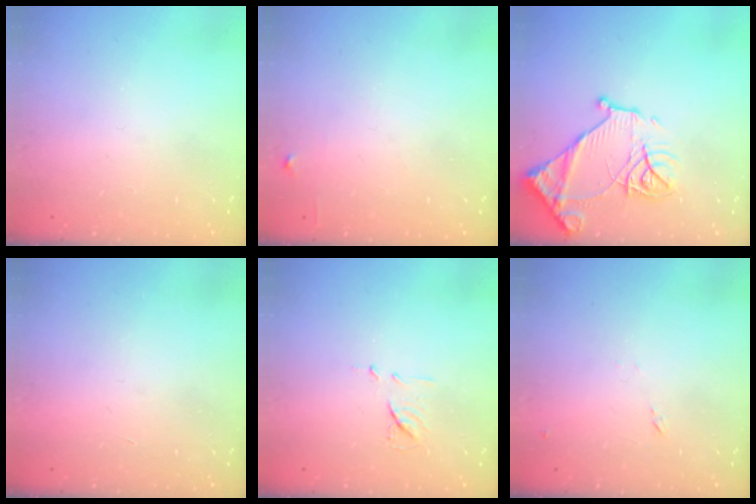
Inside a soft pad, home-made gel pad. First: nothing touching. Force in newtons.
{"total": 4.8, "press": 4.8, "slide": 0.7}
{"total": 15.2, "press": 15.2, "slide": 1.5}
{"total": 1.5, "press": 1.5, "slide": 0.1}
{"total": 6.8, "press": 6.7, "slide": 0.6}
{"total": 7.2, "press": 7.1, "slide": 0.6}